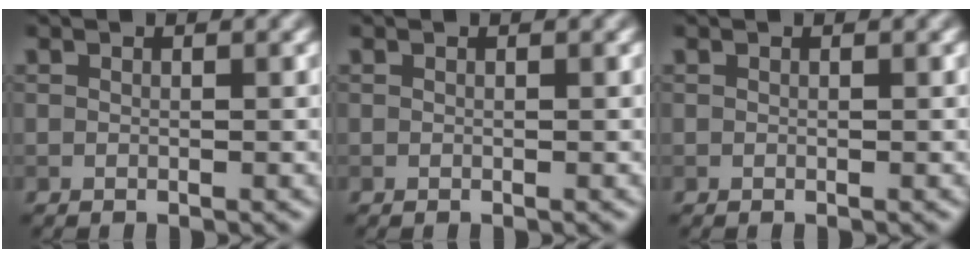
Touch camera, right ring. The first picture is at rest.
{"total": 0.0}
{"total": 0.0}